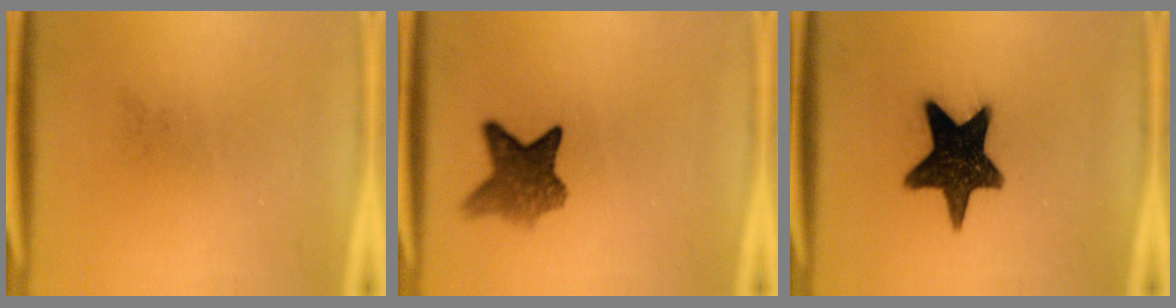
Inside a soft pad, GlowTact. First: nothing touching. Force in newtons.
{"total": 7.0}
{"total": 15.4}